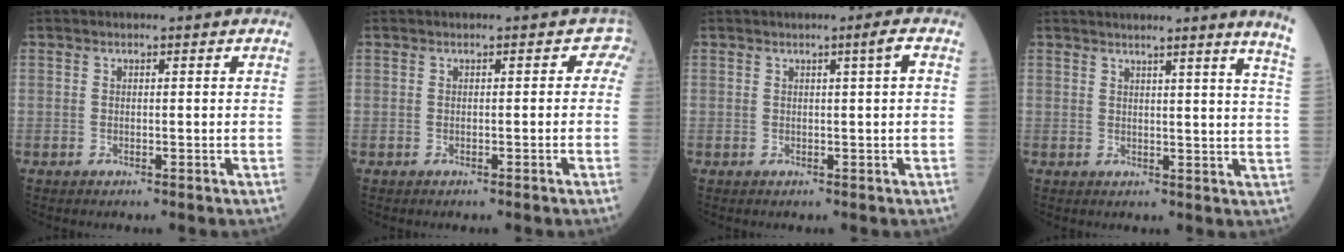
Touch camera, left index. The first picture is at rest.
{"total": 0.9, "force": [-0.1, 0.8, 0.3], "torque": [0.016, 0.010, -0.008]}
{"total": 1.5, "force": [0.4, -0.4, 1.3], "torque": [-0.021, 0.001, 0.006]}
{"total": 9.1, "force": [7.4, -2.5, 4.7], "torque": [-0.050, -0.058, 0.064]}